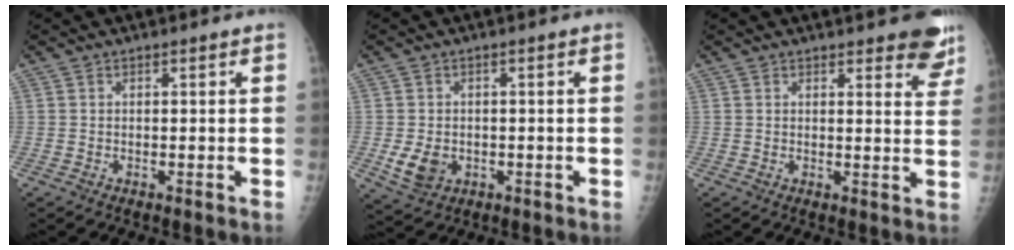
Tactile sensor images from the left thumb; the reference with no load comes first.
{"total": 5.2, "force": [-1.2, 4.0, 3.2], "torque": [-0.052, 0.002, -0.009]}
{"total": 7.5, "force": [5.8, 2.4, 4.1], "torque": [-0.018, -0.029, 0.057]}